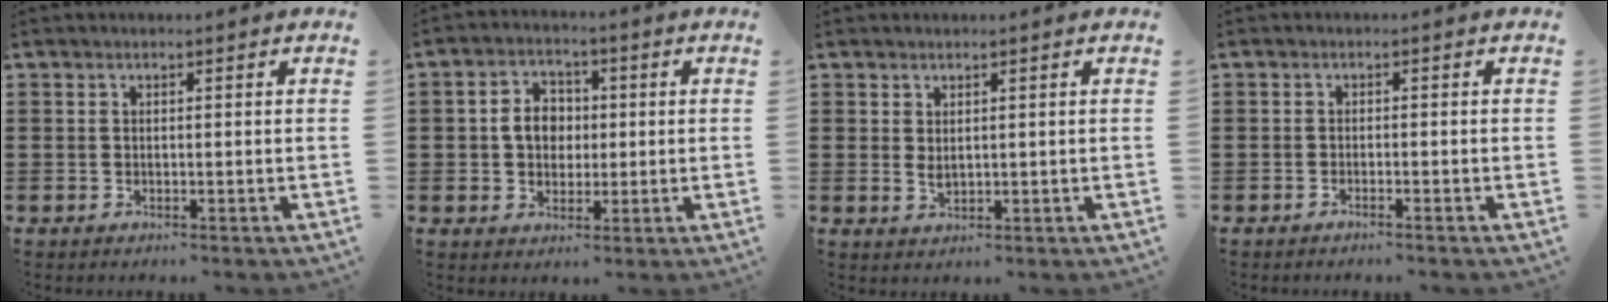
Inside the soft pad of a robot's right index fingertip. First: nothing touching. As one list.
[{"total": 5.4, "force": [0.1, 4.4, 3.1], "torque": [-0.065, 0.013, -0.004]}, {"total": 1.5, "force": [0.9, 0.6, 1.1], "torque": [-0.023, 0.002, 0.015]}, {"total": 0.8, "force": [-0.8, -0.1, 0.3], "torque": [-0.006, -0.001, -0.016]}]